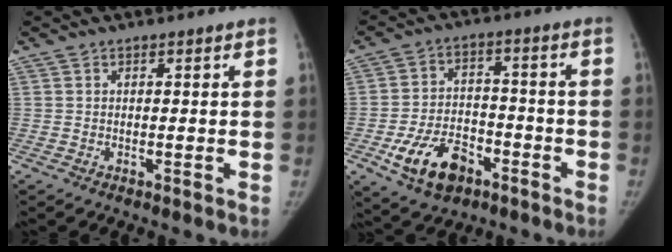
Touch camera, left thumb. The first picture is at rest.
{"total": 12.0, "force": [-6.1, 7.5, 7.1], "torque": [-0.108, 0.032, -0.098]}